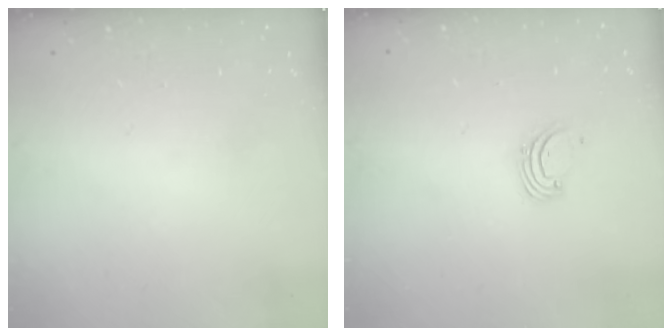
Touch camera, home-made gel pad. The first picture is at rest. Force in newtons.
{"total": 1.4, "press": 1.4, "slide": 0.1}